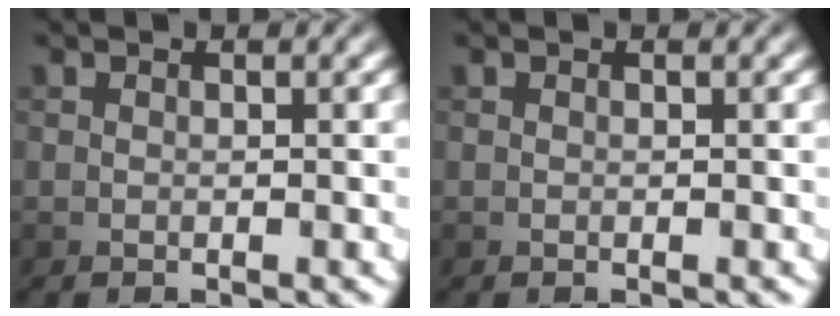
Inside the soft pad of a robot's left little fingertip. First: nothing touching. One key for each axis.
{"total": 0.0}